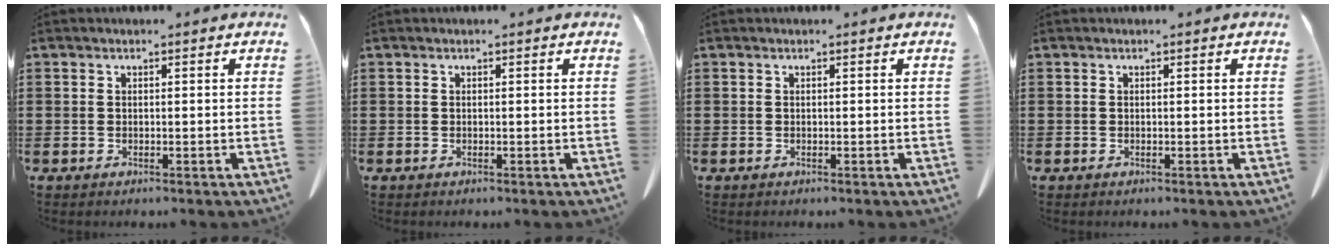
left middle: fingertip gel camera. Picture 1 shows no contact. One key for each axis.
{"total": 0.0}
{"total": 0.0}
{"total": 0.0}